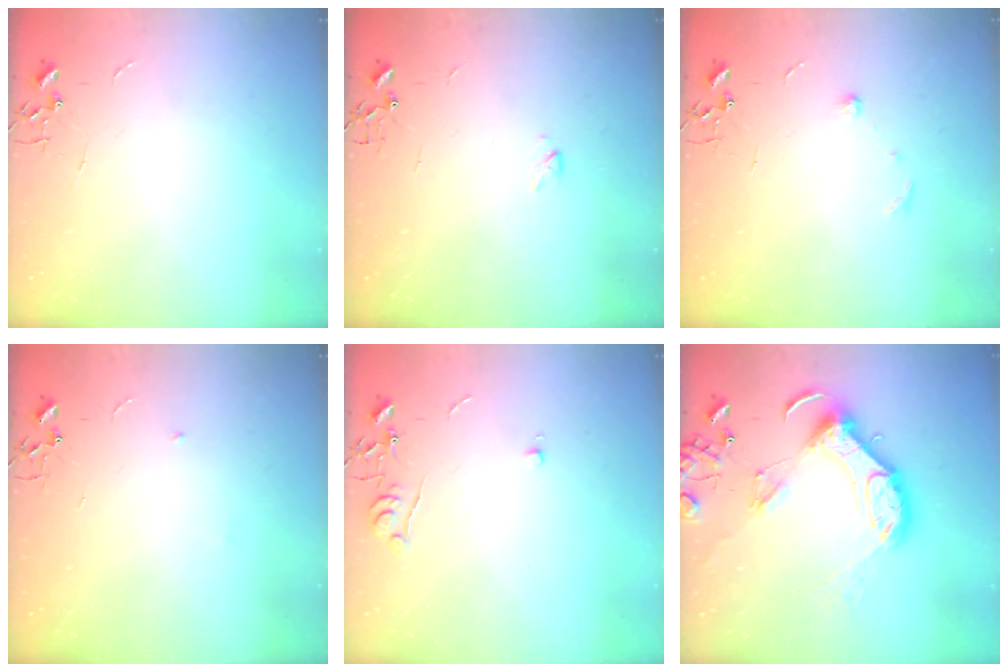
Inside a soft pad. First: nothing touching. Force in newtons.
{"total": 2.2, "press": 2.2, "slide": 0.4}
{"total": 6.0, "press": 5.8, "slide": 1.4}
{"total": 4.0, "press": 3.9, "slide": 0.9}
{"total": 5.2, "press": 5.2, "slide": 0.6}
{"total": 16.3, "press": 16.1, "slide": 2.1}